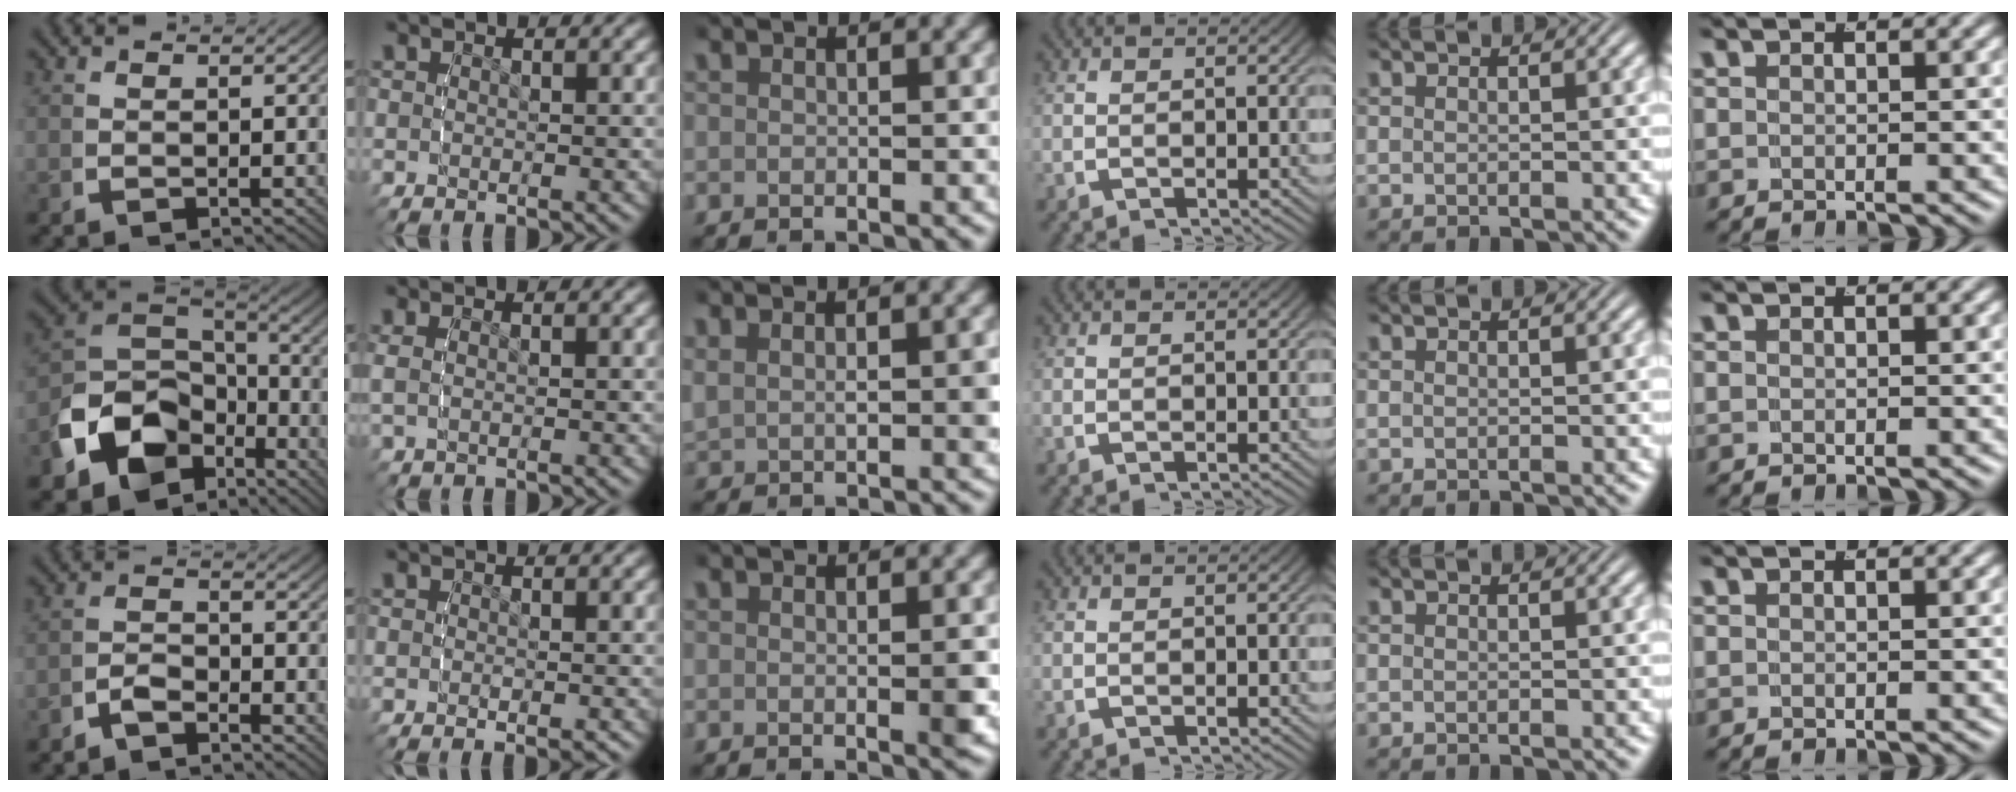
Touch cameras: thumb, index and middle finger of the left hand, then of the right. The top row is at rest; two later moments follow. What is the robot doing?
{"motion": "lift_and_place", "object": "bottle cap"}